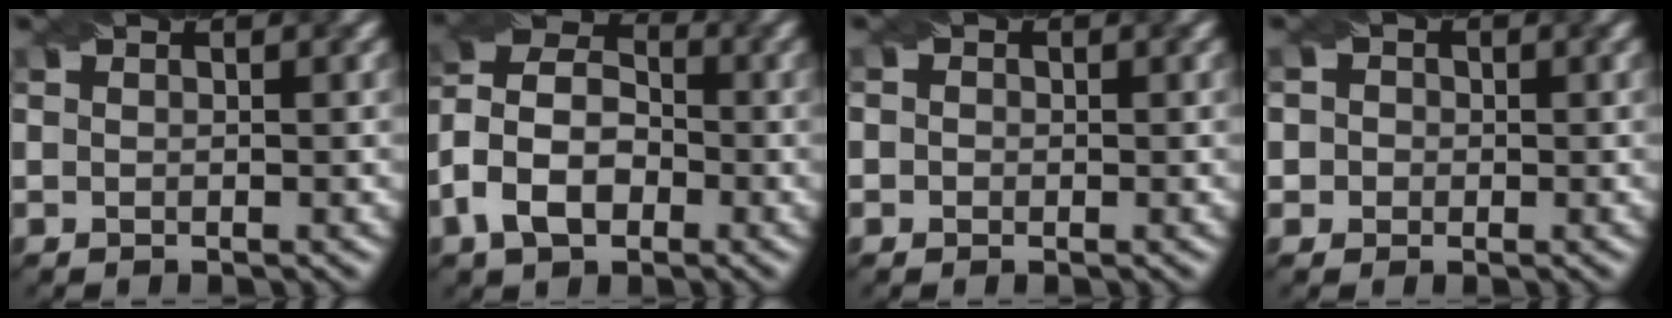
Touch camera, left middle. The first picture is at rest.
{"total": 7.0, "force": [-2.8, 4.6, 4.4], "torque": [-0.083, 0.012, -0.068]}
{"total": 1.5, "force": [0.4, 1.3, 0.5], "torque": [0.003, 0.008, -0.011]}
{"total": 2.8, "force": [0.7, 2.5, 0.9], "torque": [0.006, 0.019, -0.004]}